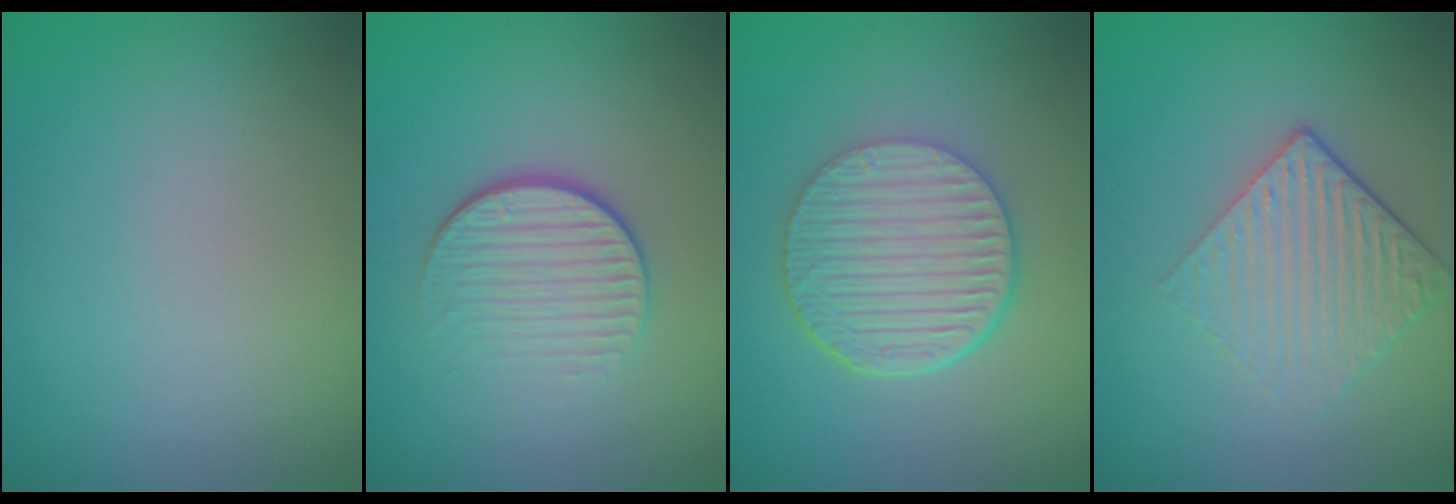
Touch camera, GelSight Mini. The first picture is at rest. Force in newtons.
{"total": 3.9, "press": 2.7, "slide": 2.8}
{"total": 7.1, "press": 4.8, "slide": 5.2}
{"total": 3.8, "press": 2.8, "slide": 2.6}